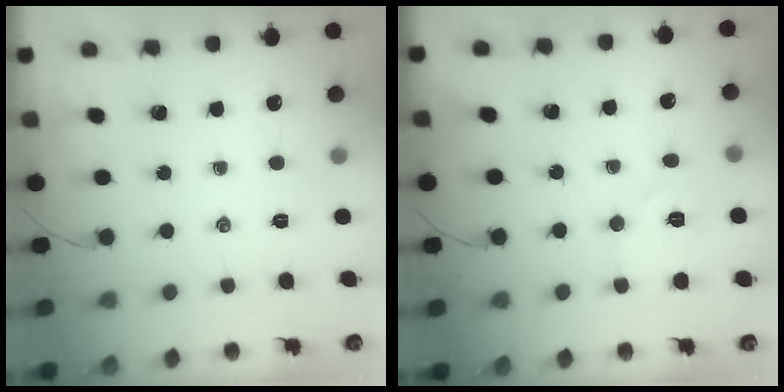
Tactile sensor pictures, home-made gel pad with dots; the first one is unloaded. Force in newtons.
{"total": 6.4, "press": 6.4, "slide": 0.9}